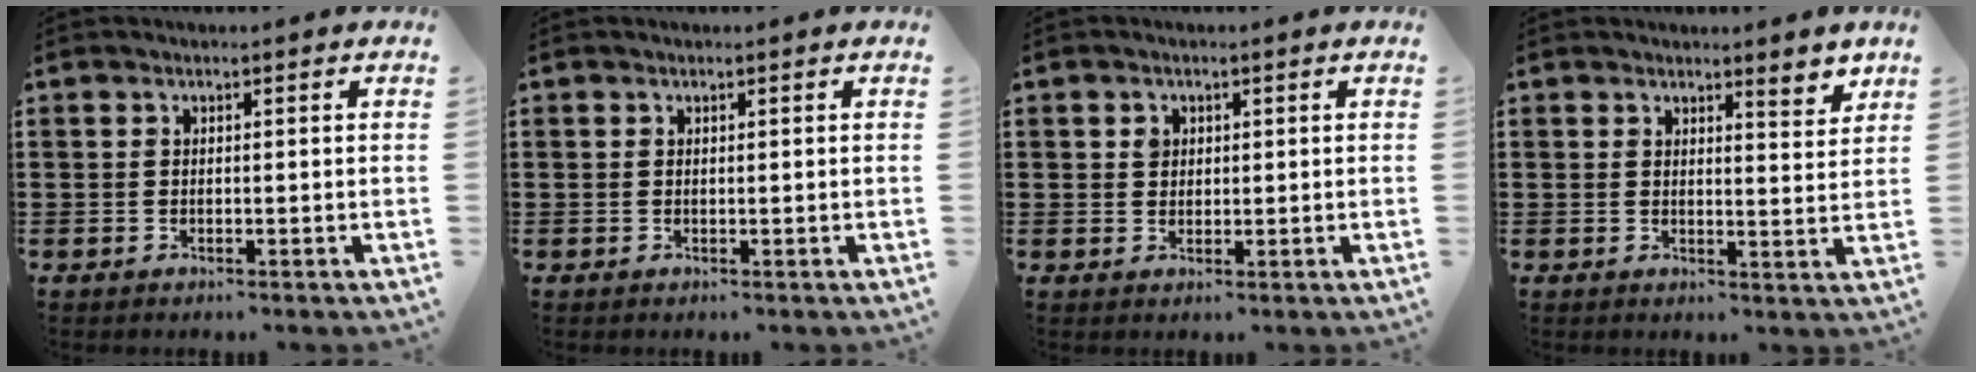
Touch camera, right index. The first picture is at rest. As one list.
[{"total": 0.0}, {"total": 1.6, "force": [0.6, 1.3, 0.7], "torque": [-0.018, 0.006, 0.011]}, {"total": 3.1, "force": [2.7, 0.4, 1.4], "torque": [-0.017, -0.008, 0.046]}]